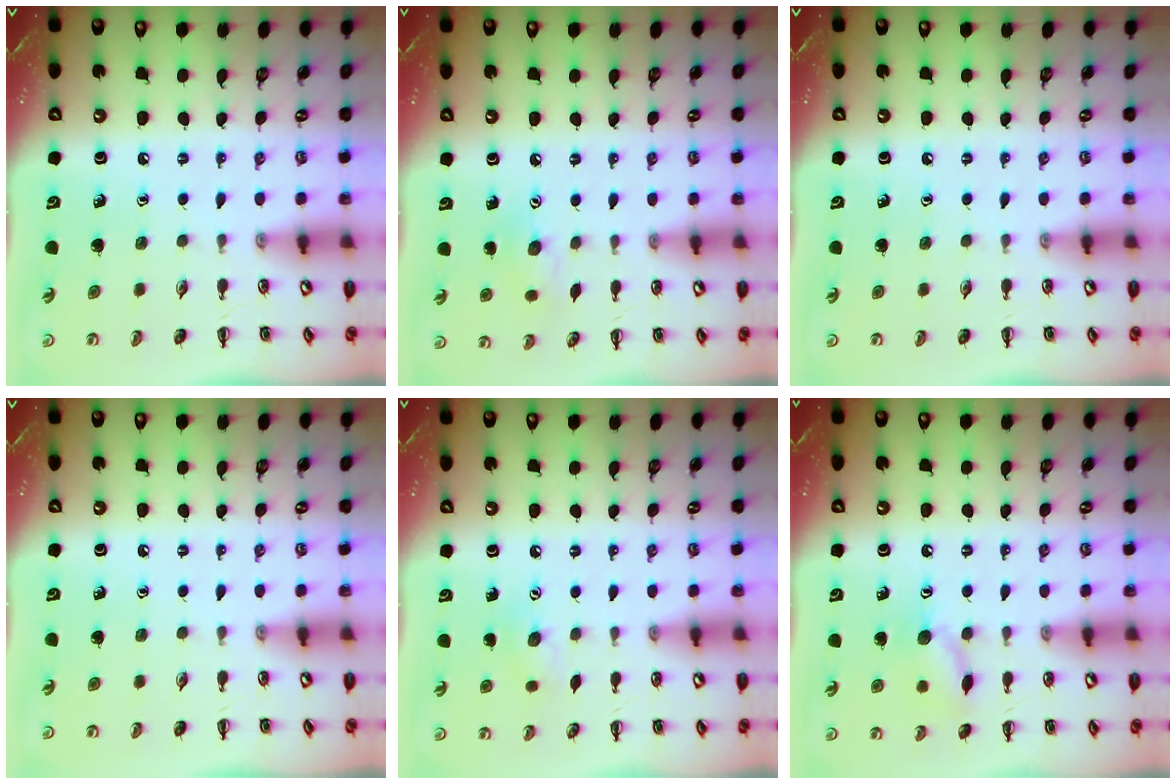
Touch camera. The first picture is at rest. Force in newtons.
{"total": 6.6, "press": 6.6, "slide": 1.0}
{"total": 0.0}
{"total": 0.0}
{"total": 6.7, "press": 6.5, "slide": 1.4}
{"total": 9.1, "press": 9.1, "slide": 0.4}